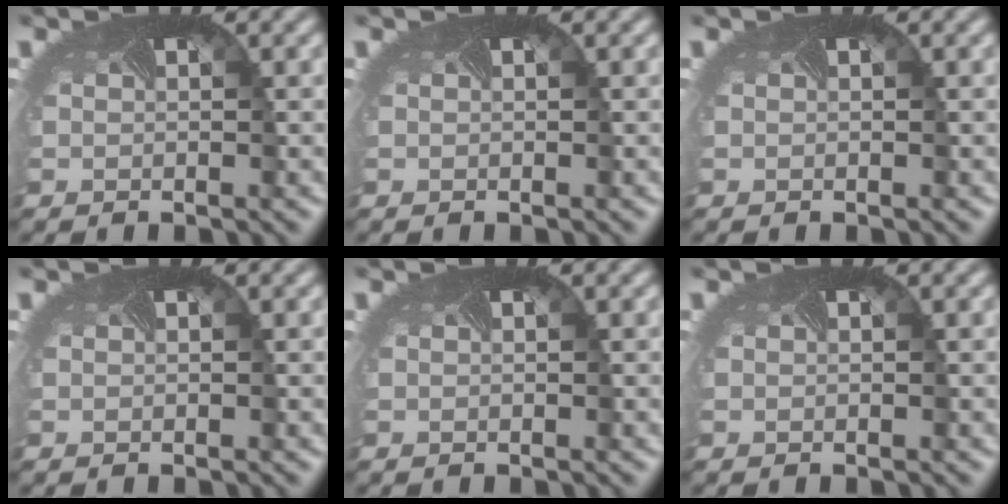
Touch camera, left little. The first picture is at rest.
{"total": 0.0}
{"total": 0.0}
{"total": 0.0}
{"total": 0.0}
{"total": 0.0}